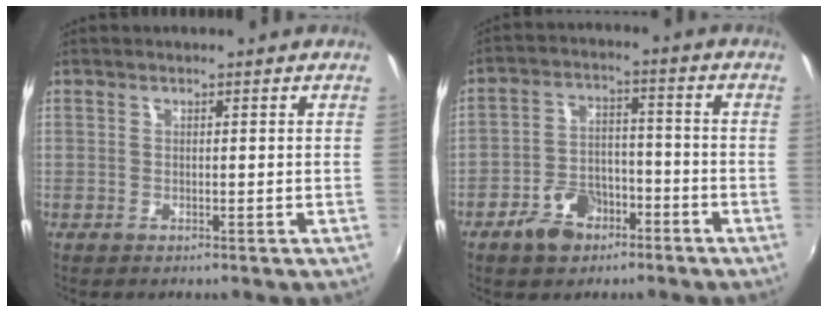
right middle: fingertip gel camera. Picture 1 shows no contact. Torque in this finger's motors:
{"motor_torque": [0.76, -0.70, 0.33, 0.08]}